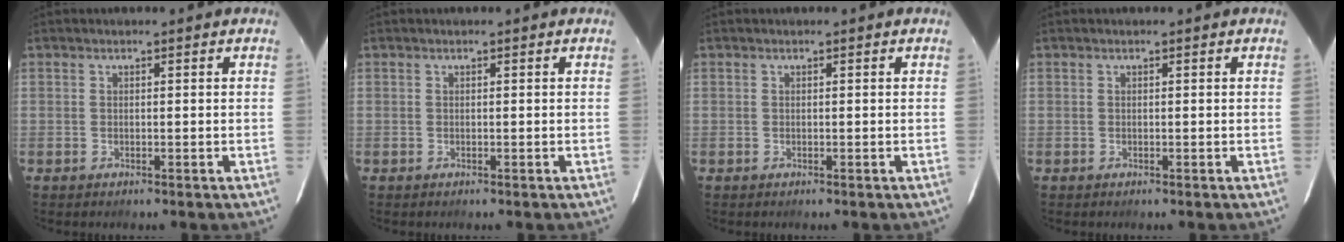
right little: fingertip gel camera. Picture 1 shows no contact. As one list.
[{"total": 0.0}, {"total": 0.0}, {"total": 0.0}]